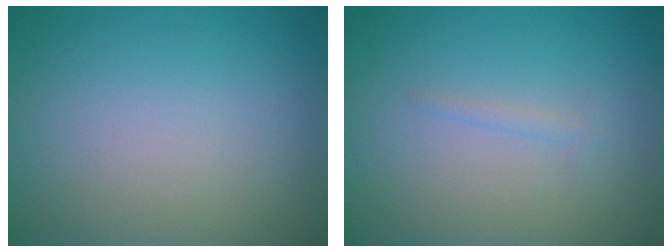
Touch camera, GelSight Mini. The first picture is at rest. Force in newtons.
{"total": 0.7, "press": 0.7, "slide": 0.1}